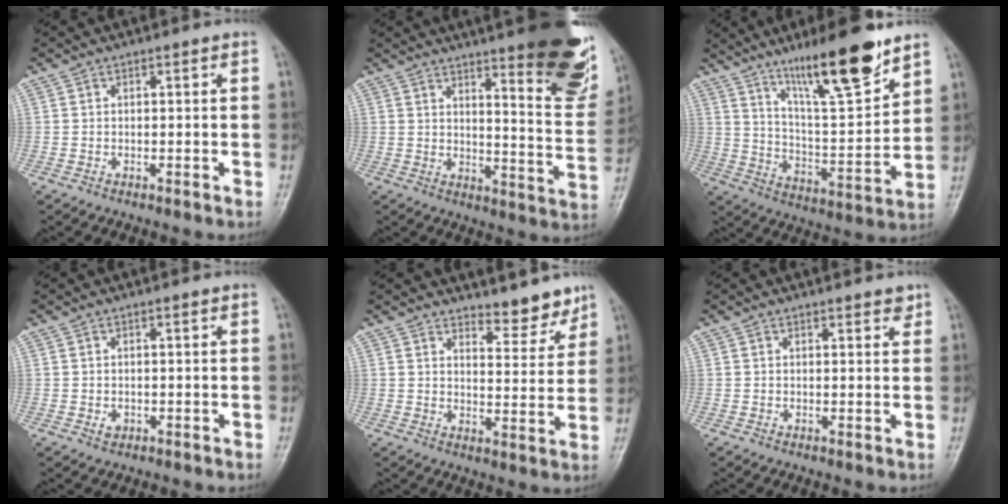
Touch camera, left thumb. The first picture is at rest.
{"total": 21.5, "force": [13.6, 4.5, 16.0], "torque": [-0.175, -0.087, 0.174]}
{"total": 17.9, "force": [12.2, 3.4, 12.6], "torque": [-0.183, -0.073, 0.212]}
{"total": 1.2, "force": [-0.1, 0.9, 0.8], "torque": [-0.006, -0.001, 0.003]}
{"total": 6.4, "force": [5.7, 2.0, 2.0], "torque": [-0.006, -0.054, 0.088]}
{"total": 2.0, "force": [1.6, 0.7, 0.9], "torque": [-0.002, -0.009, 0.019]}